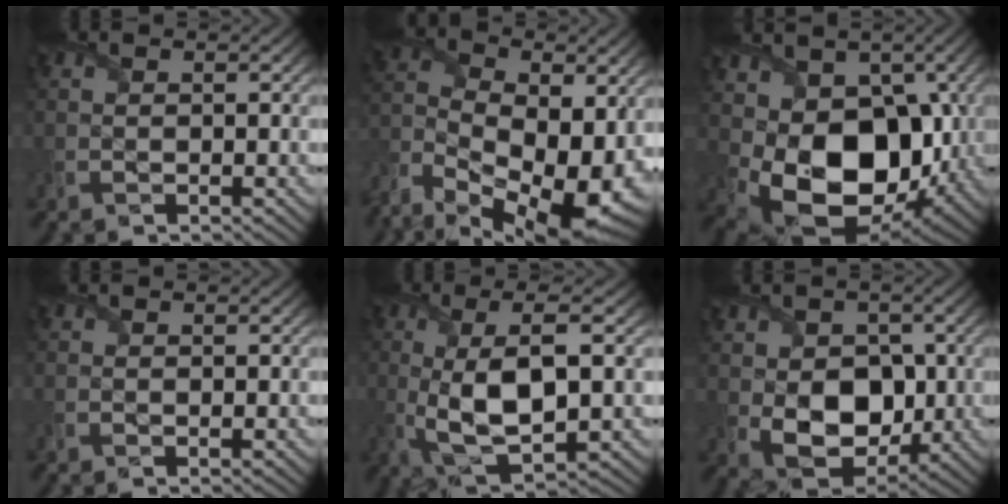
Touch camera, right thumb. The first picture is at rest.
{"total": 17.7, "force": [-7.9, 9.9, 12.4], "torque": [-0.272, -0.042, -0.125]}
{"total": 13.6, "force": [-0.2, 9.7, 9.5], "torque": [-0.176, -0.046, 0.002]}
{"total": 0.0}
{"total": 9.8, "force": [-0.2, 3.3, 9.2], "torque": [-0.184, 0.002, -0.004]}
{"total": 9.3, "force": [-0.2, 7.0, 6.2], "torque": [-0.116, -0.020, 0.001]}